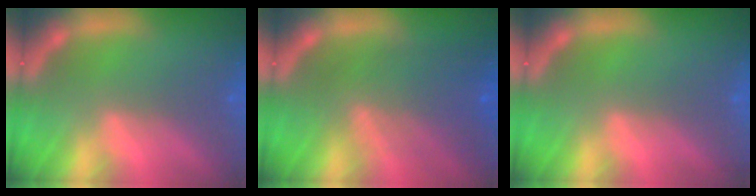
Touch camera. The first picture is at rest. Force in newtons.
{"total": 7.0}
{"total": 0.0}